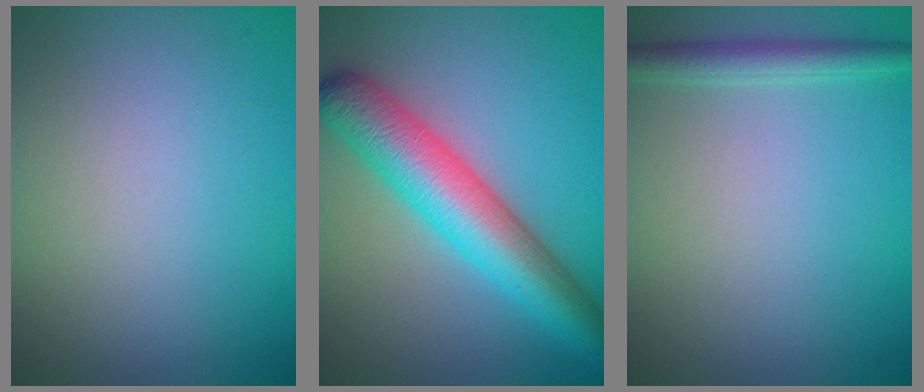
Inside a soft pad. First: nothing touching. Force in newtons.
{"total": 7.9, "press": 7.9, "slide": 0.2}
{"total": 2.3, "press": 2.3, "slide": 0.1}